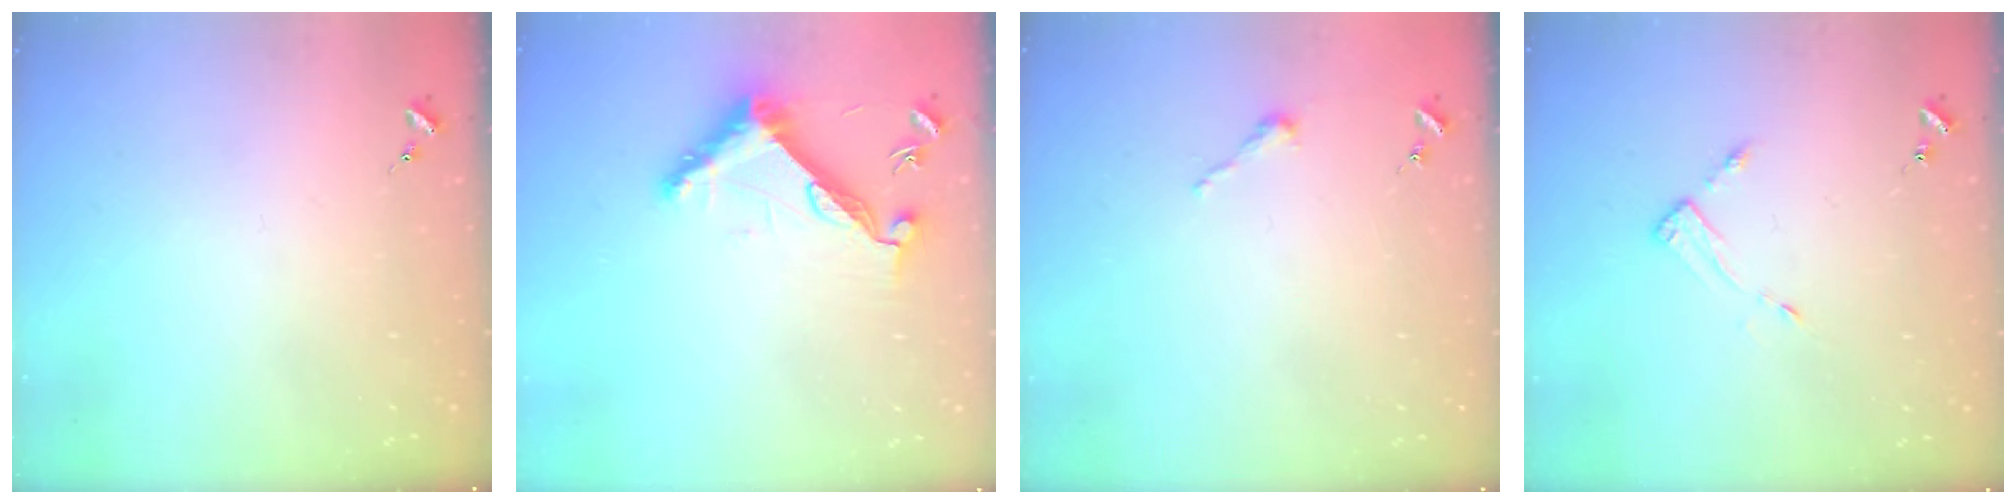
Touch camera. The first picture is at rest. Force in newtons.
{"total": 11.1, "press": 11.0, "slide": 0.7}
{"total": 2.5, "press": 2.5, "slide": 0.2}
{"total": 3.4, "press": 3.4, "slide": 0.4}